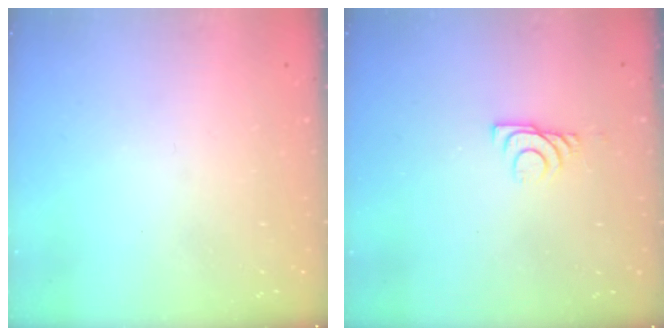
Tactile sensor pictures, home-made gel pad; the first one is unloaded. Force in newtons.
{"total": 6.0, "press": 6.0, "slide": 0.7}